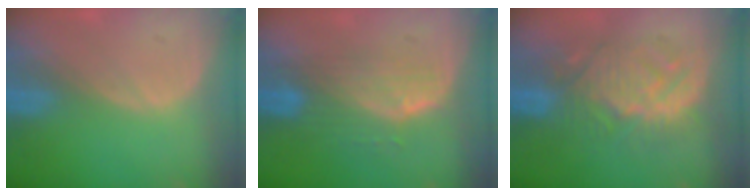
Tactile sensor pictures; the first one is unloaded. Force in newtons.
{"total": 7.3, "press": 6.5, "slide": 3.3}
{"total": 9.5, "press": 9.4, "slide": 0.5}